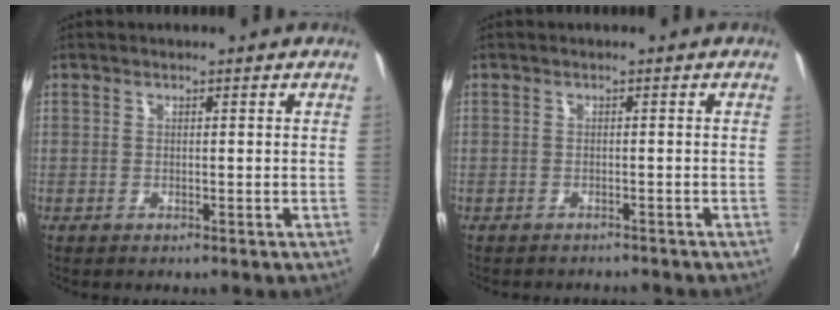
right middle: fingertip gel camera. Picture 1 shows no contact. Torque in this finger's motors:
{"motor_torque": [0.24, -0.35, -0.01, 0.00]}